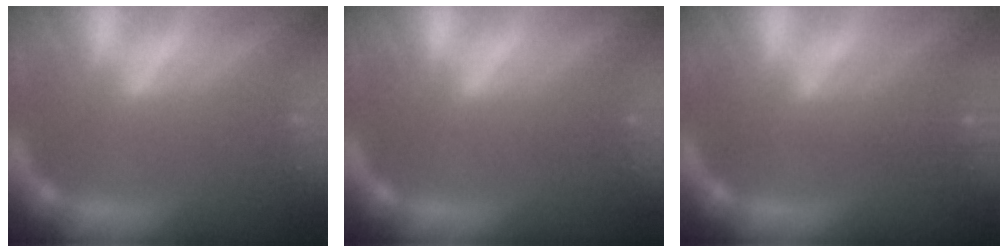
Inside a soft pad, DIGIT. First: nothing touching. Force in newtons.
{"total": 1.0}
{"total": 3.0}